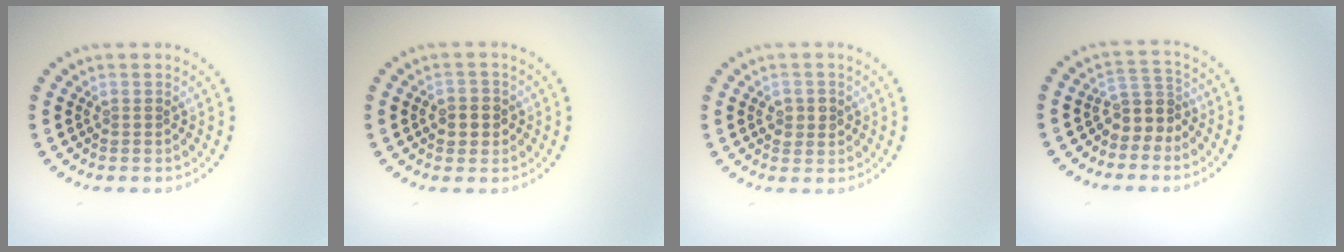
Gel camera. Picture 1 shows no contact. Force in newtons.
{"total": 2.4, "press": 2.3, "slide": 0.6}
{"total": 1.8, "press": 1.8, "slide": 0.1}
{"total": 2.7, "press": 2.0, "slide": 1.8}